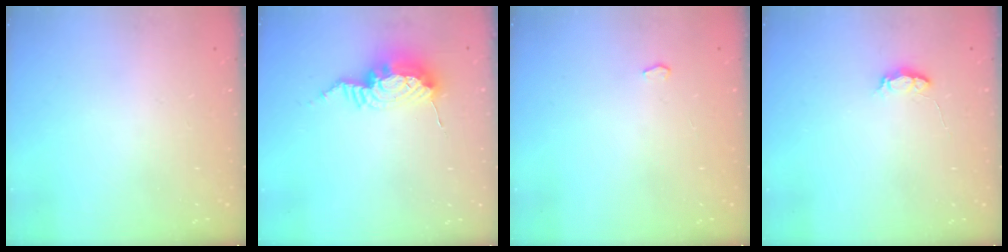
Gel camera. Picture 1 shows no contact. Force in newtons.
{"total": 11.8, "press": 11.7, "slide": 1.1}
{"total": 2.0, "press": 1.9, "slide": 0.3}
{"total": 3.8, "press": 3.7, "slide": 0.4}